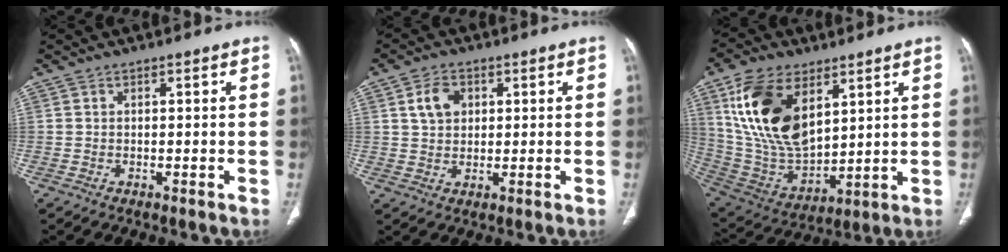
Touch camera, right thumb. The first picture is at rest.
{"total": 5.4, "force": [1.8, 3.9, 3.1], "torque": [-0.043, -0.001, 0.033]}
{"total": 20.3, "force": [8.3, 11.1, 14.9], "torque": [-0.264, -0.035, 0.169]}